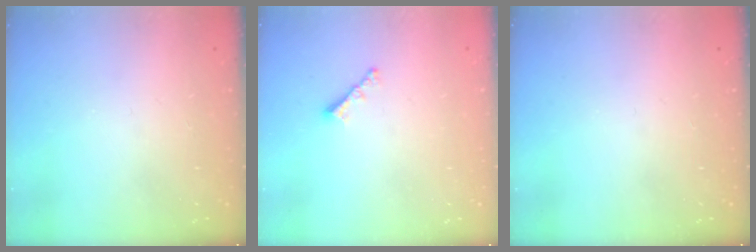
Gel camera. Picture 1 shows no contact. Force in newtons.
{"total": 2.2, "press": 2.2, "slide": 0.5}
{"total": 0.0}